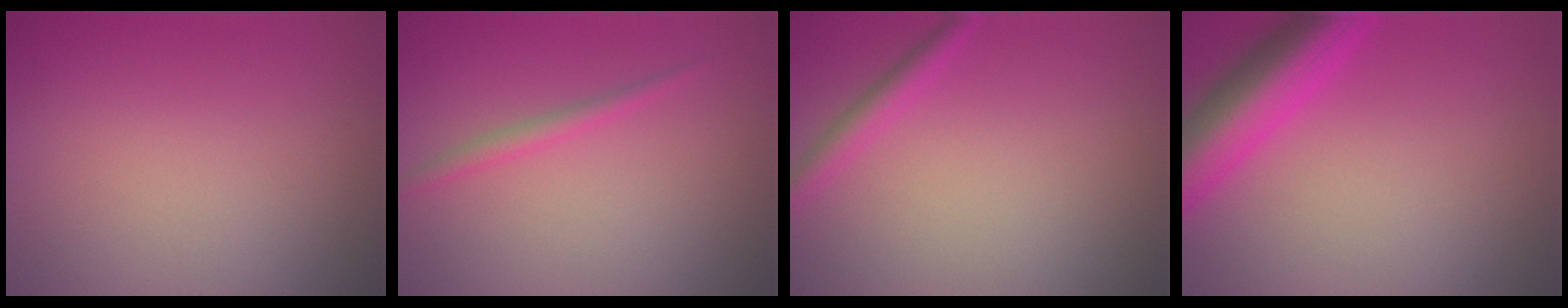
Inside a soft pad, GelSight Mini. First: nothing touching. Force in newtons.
{"total": 1.3, "press": 1.3, "slide": 0.1}
{"total": 1.8, "press": 1.8, "slide": 0.0}
{"total": 6.9, "press": 6.9, "slide": 0.3}